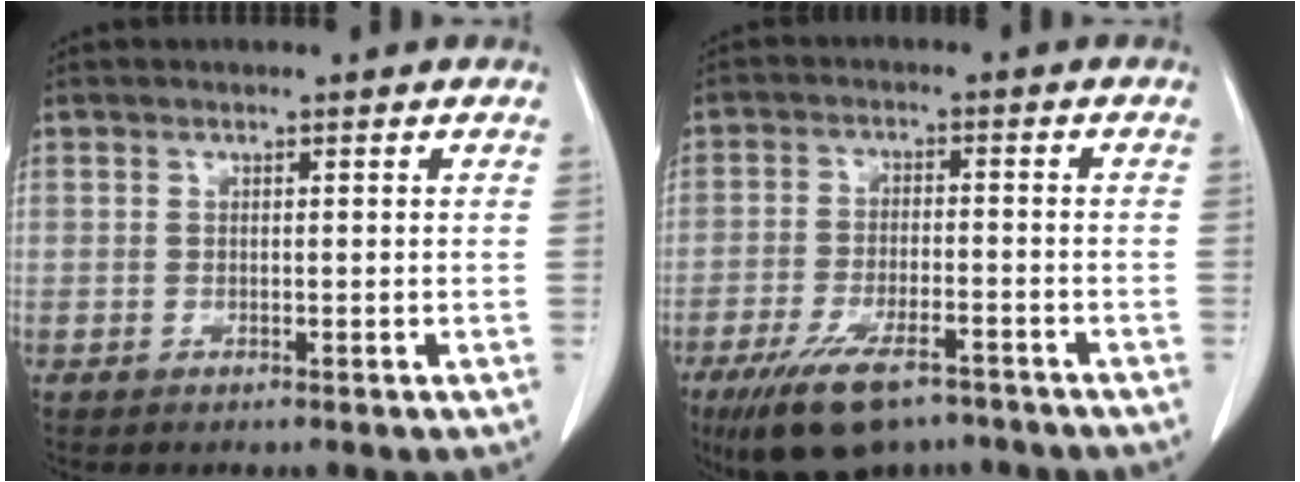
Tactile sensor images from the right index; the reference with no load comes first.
{"total": 11.9, "force": [-8.5, 4.1, 7.3], "torque": [-0.134, -0.010, -0.137]}